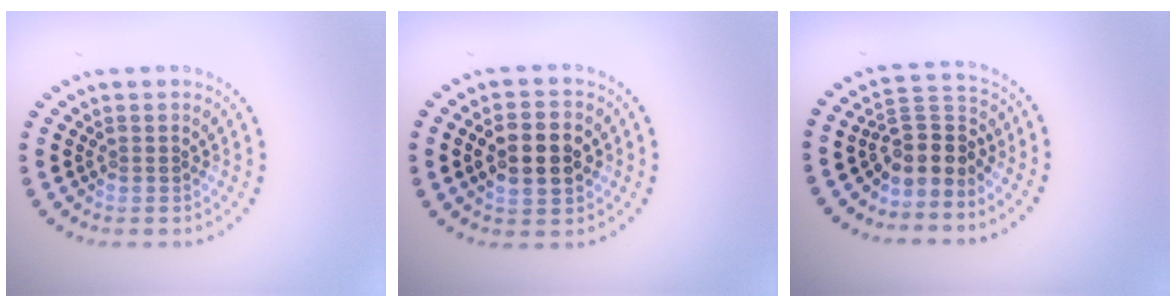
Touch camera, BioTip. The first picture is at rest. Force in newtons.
{"total": 5.1, "press": 5.1, "slide": 0.3}
{"total": 3.5, "press": 2.6, "slide": 2.3}